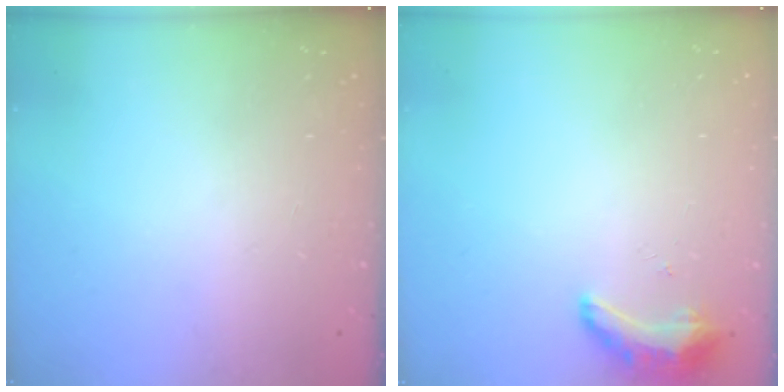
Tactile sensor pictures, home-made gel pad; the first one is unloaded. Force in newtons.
{"total": 8.8, "press": 8.7, "slide": 1.3}